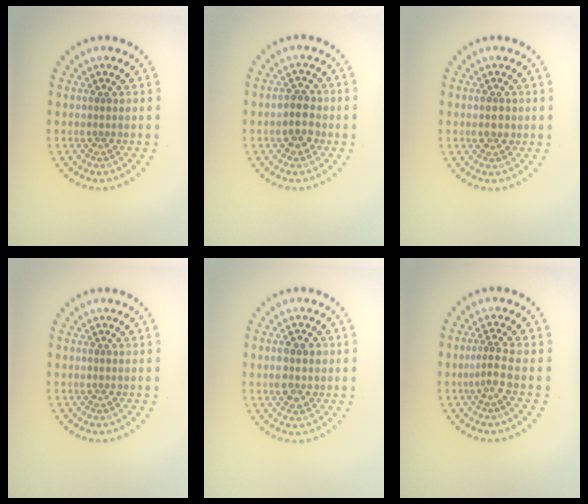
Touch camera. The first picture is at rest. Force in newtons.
{"total": 2.4, "press": 2.3, "slide": 0.6}
{"total": 1.2, "press": 1.2, "slide": 0.2}
{"total": 0.0}
{"total": 2.8, "press": 2.8, "slide": 0.1}
{"total": 1.8, "press": 1.2, "slide": 1.4}